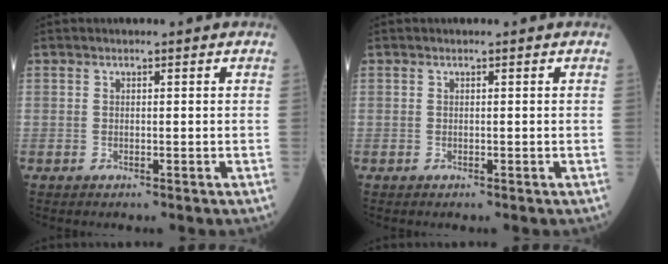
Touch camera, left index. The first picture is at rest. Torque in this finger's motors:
{"motor_torque": [0.00, 0.00, 0.00, 0.00]}